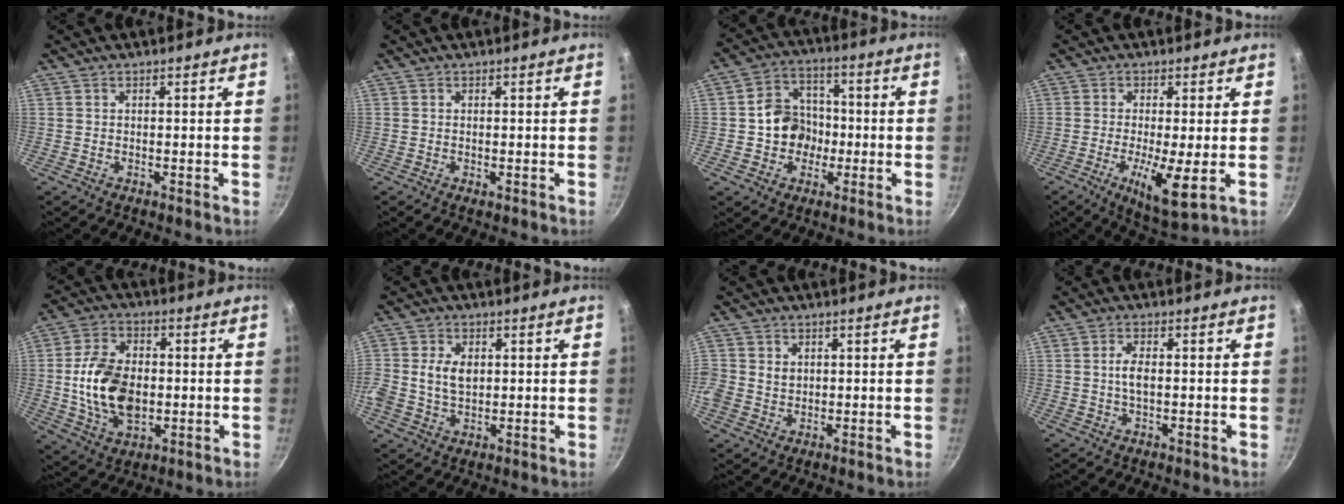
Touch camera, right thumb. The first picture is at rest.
{"total": 0.8, "force": [-0.2, 0.3, 0.7], "torque": [-0.010, -0.001, -0.003]}
{"total": 9.8, "force": [-1.3, 8.5, 4.7], "torque": [-0.038, 0.027, -0.031]}
{"total": 8.8, "force": [-1.7, 1.8, 8.5], "torque": [-0.154, -0.018, -0.024]}
{"total": 14.9, "force": [-0.7, 9.8, 11.2], "torque": [-0.186, 0.008, -0.011]}
{"total": 6.8, "force": [0.6, 4.8, 4.7], "torque": [-0.084, 0.002, 0.008]}
{"total": 5.8, "force": [0.4, 5.3, 2.5], "torque": [-0.049, 0.007, 0.006]}
{"total": 3.4, "force": [-0.1, 1.8, 2.9], "torque": [-0.054, 0.009, -0.004]}